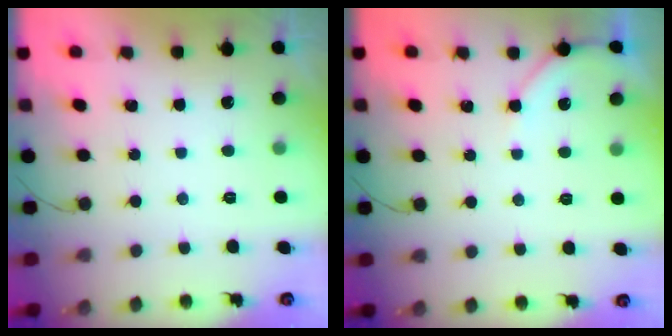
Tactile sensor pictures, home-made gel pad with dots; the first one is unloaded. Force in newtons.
{"total": 4.0, "press": 3.9, "slide": 0.7}